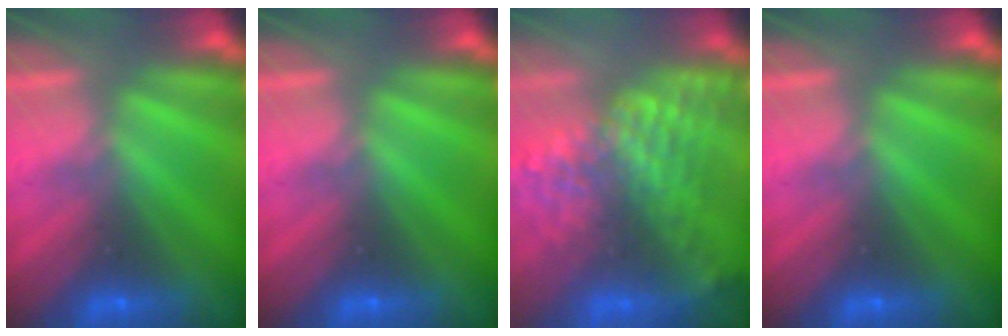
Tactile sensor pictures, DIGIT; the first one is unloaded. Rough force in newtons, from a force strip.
{"total": 0.0}
{"total": 7.7}
{"total": 0.0}